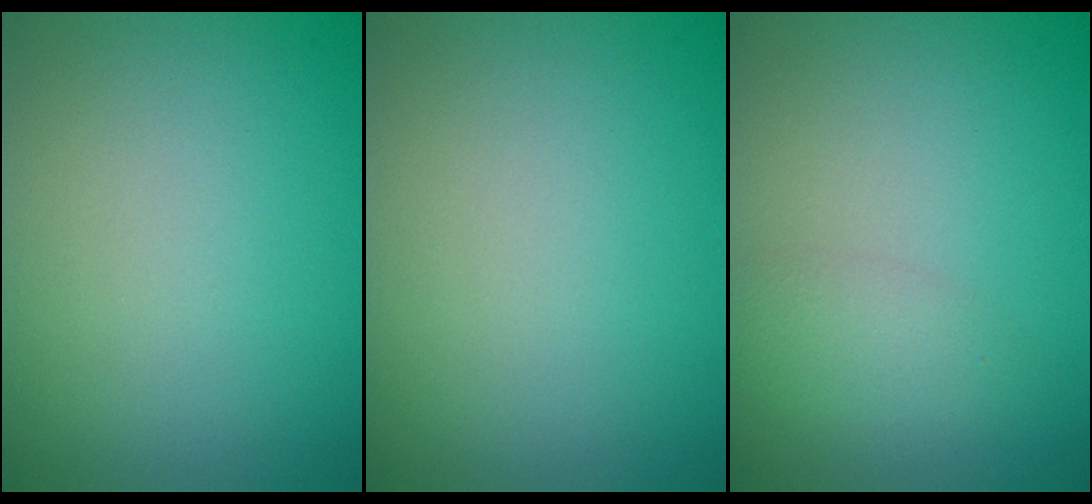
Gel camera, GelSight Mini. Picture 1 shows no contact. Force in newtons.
{"total": 0.0}
{"total": 1.8, "press": 1.8, "slide": 0.1}